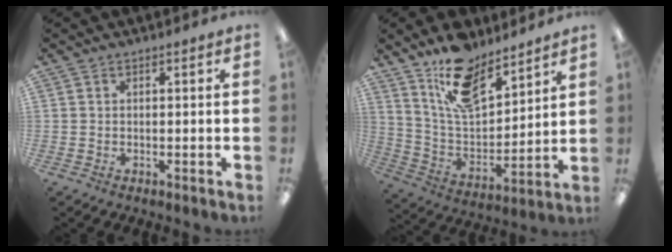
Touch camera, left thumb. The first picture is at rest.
{"total": 15.0, "force": [11.6, 6.2, 7.2], "torque": [-0.137, -0.065, 0.211]}